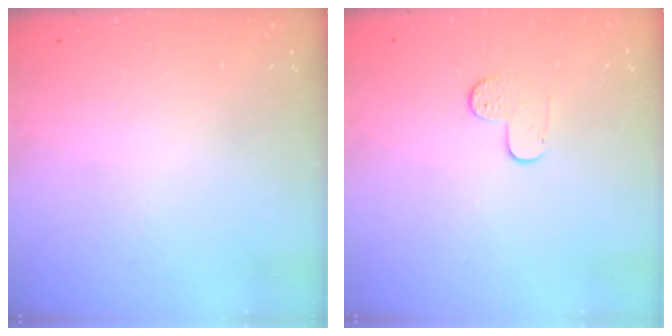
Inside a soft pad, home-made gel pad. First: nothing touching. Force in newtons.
{"total": 5.8, "press": 5.7, "slide": 0.6}